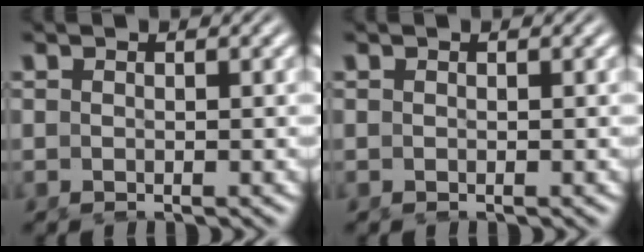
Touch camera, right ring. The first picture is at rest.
{"total": 0.0}